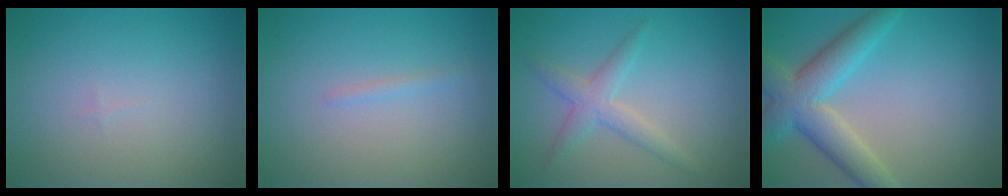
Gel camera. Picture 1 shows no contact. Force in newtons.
{"total": 0.7, "press": 0.7, "slide": 0.1}
{"total": 1.7, "press": 1.7, "slide": 0.2}
{"total": 6.0, "press": 6.0, "slide": 0.3}